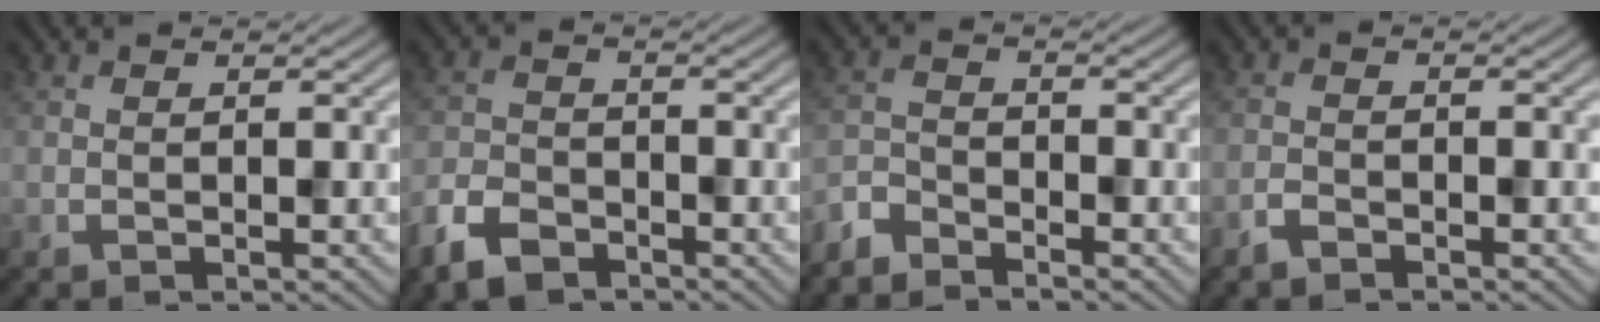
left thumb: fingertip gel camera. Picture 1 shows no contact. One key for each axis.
{"total": 5.6, "fx": -4.1, "fy": 2.9, "fz": 2.5, "tx": -0.058, "ty": -0.008, "tz": -0.092}
{"total": 3.9, "fx": -3.6, "fy": 1.1, "fz": 1.0, "tx": -0.024, "ty": -0.008, "tz": -0.090}
{"total": 1.7, "fx": -1.5, "fy": 0.6, "fz": 0.7, "tx": -0.016, "ty": 0.000, "tz": -0.035}